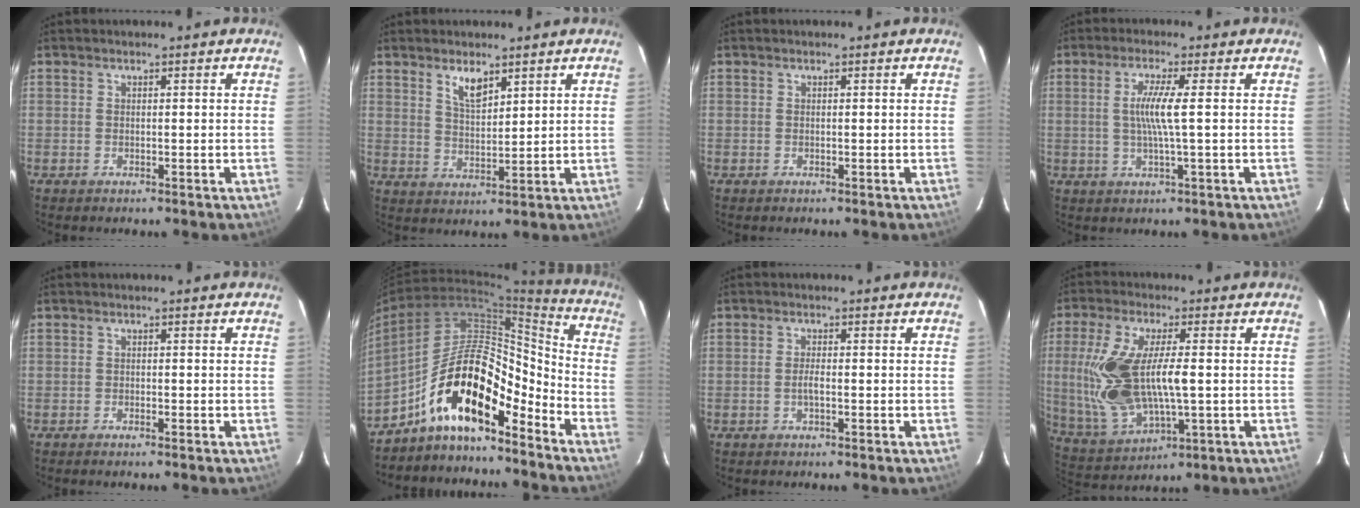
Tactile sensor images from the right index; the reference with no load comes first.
{"total": 4.9, "force": [3.3, 1.9, 3.2], "torque": [-0.057, -0.001, 0.063]}
{"total": 0.0}
{"total": 5.4, "force": [0.3, -0.6, 5.4], "torque": [-0.102, -0.004, 0.005]}
{"total": 0.7, "force": [-0.7, 0.1, 0.3], "torque": [-0.008, 0.001, -0.015]}
{"total": 15.9, "force": [-10.5, 5.0, 10.9], "torque": [-0.190, 0.023, -0.193]}
{"total": 1.6, "force": [-0.6, 0.3, 1.4], "torque": [-0.027, 0.000, -0.012]}
{"total": 17.3, "force": [0.0, 7.1, 15.8], "torque": [-0.323, -0.008, 0.017]}